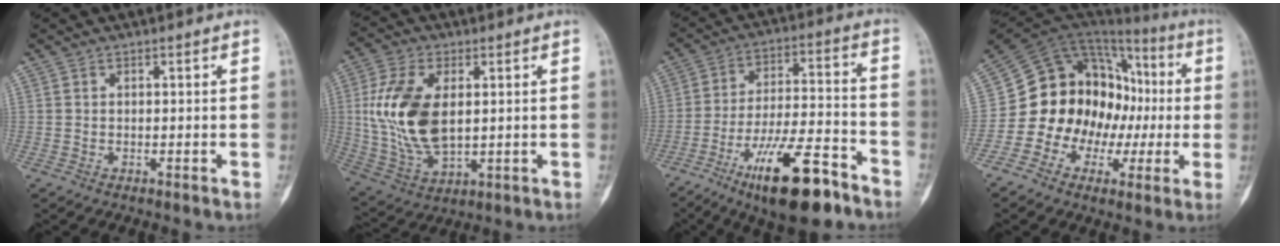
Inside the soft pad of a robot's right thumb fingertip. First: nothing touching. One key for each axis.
{"total": 15.8, "fx": 1.9, "fy": 8.8, "fz": 12.9, "tx": -0.263, "ty": -0.009, "tz": 0.045}
{"total": 18.4, "fx": -11.1, "fy": 5.6, "fz": 13.5, "tx": -0.226, "ty": 0.067, "tz": -0.182}
{"total": 18.6, "fx": -2.5, "fy": 14.9, "fz": 10.8, "tx": -0.112, "ty": 0.087, "tz": -0.037}